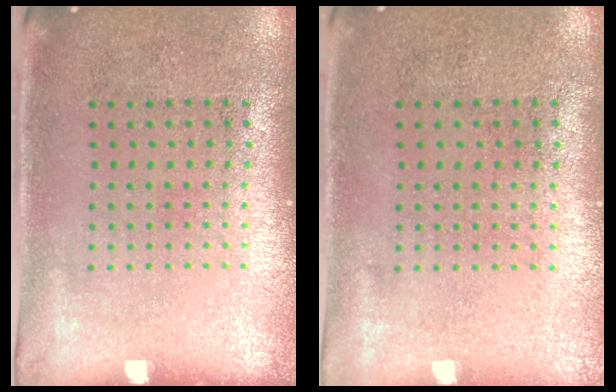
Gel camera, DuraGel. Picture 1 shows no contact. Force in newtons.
{"total": 0.0}